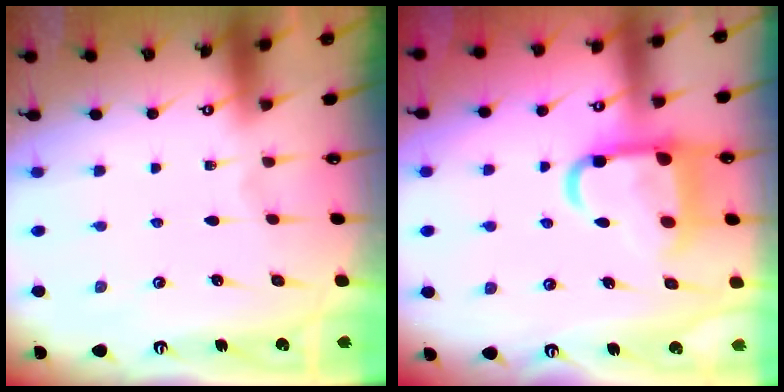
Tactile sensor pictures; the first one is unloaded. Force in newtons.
{"total": 14.1, "press": 14.0, "slide": 1.7}